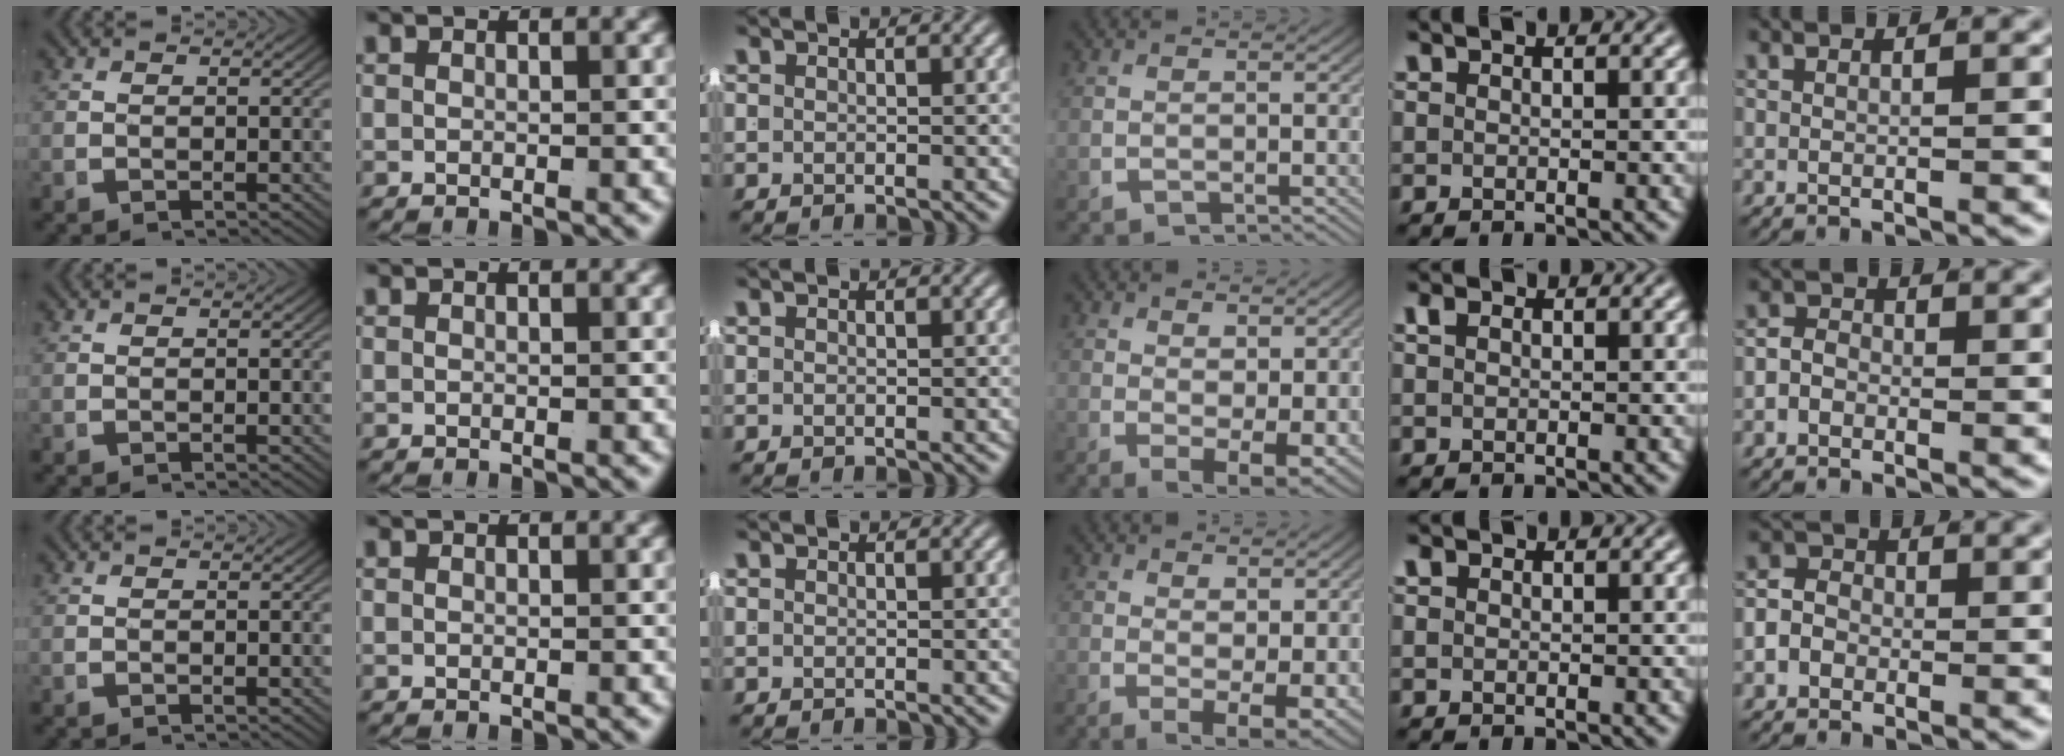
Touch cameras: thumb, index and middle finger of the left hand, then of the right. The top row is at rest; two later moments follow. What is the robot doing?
{"motion": "lift_and_place", "object": "shirt"}